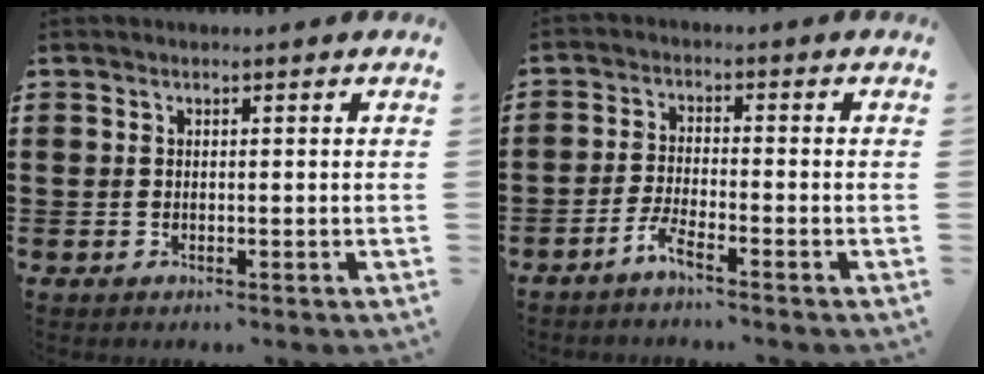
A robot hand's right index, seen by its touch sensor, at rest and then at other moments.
{"total": 3.0, "force": [-2.4, -0.1, 1.8], "torque": [-0.055, -0.007, -0.051]}